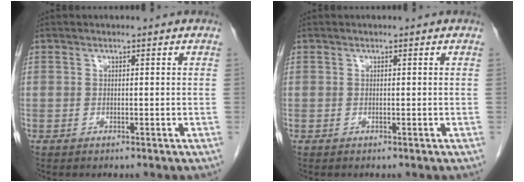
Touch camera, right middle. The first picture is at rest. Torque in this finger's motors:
{"motor_torque": [0.00, -0.01, 0.03, 0.01]}